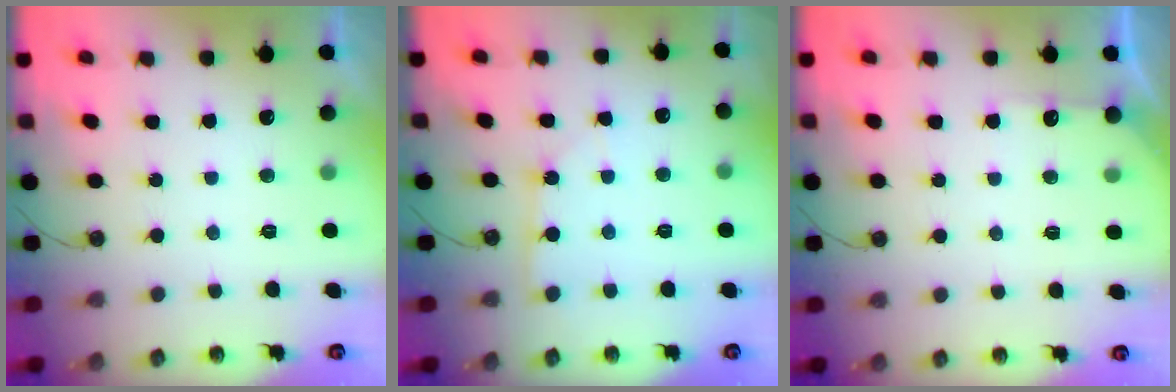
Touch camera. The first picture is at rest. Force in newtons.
{"total": 2.7, "press": 2.7, "slide": 0.4}
{"total": 4.2, "press": 4.2, "slide": 0.6}